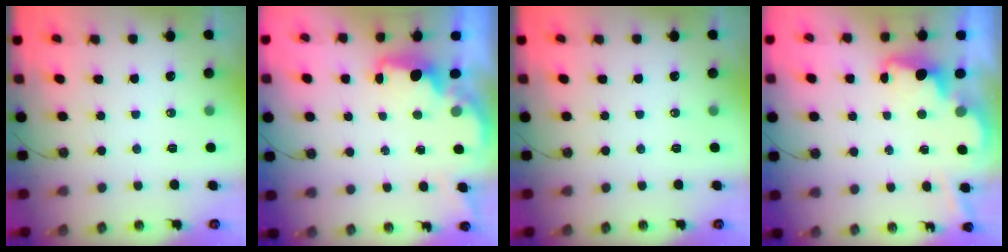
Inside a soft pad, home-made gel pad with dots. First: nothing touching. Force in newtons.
{"total": 2.0, "press": 1.9, "slide": 0.8}
{"total": 0.0}
{"total": 3.6, "press": 3.5, "slide": 0.7}